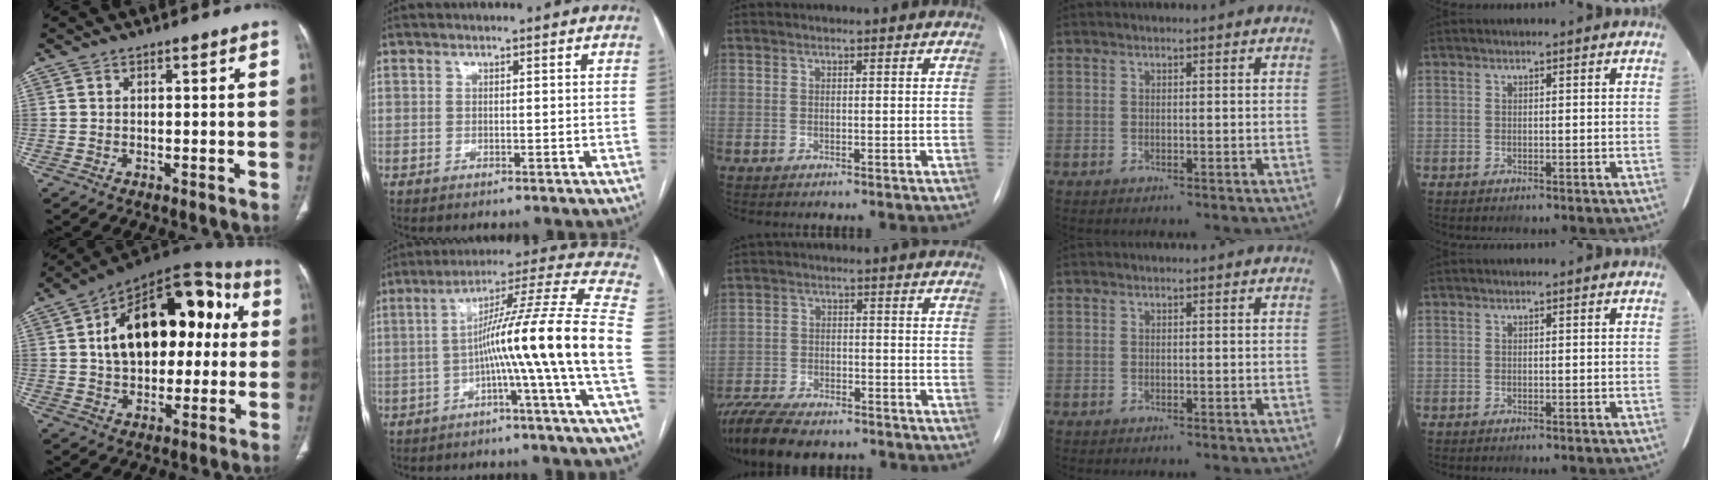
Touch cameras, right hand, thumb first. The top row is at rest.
{"thumb": {"total": 23.3, "force": [3.3, 14.0, 18.4], "torque": [-0.248, 0.038, 0.046]}, "index": {"total": 16.5, "force": [-3.6, -2.8, 15.8], "torque": [-0.237, 0.016, -0.070]}, "middle": {"total": 16.1, "force": [-12.9, 5.9, 7.6], "torque": [-0.194, -0.016, -0.200]}}